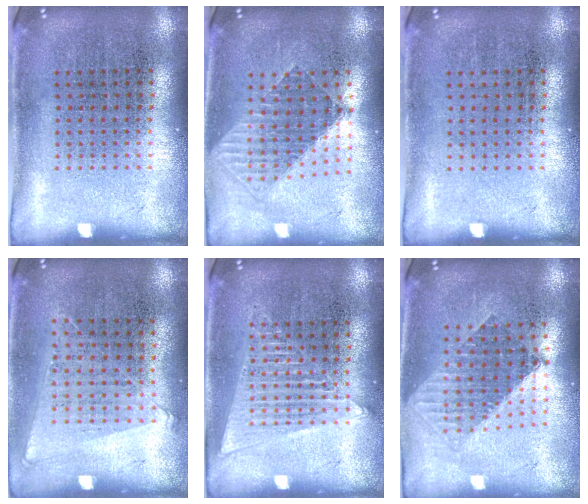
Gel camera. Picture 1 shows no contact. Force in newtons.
{"total": 1.5, "press": 1.3, "slide": 0.8}
{"total": 0.0}
{"total": 1.0, "press": 0.9, "slide": 0.5}
{"total": 2.2, "press": 2.2, "slide": 0.2}
{"total": 1.6, "press": 1.3, "slide": 1.0}